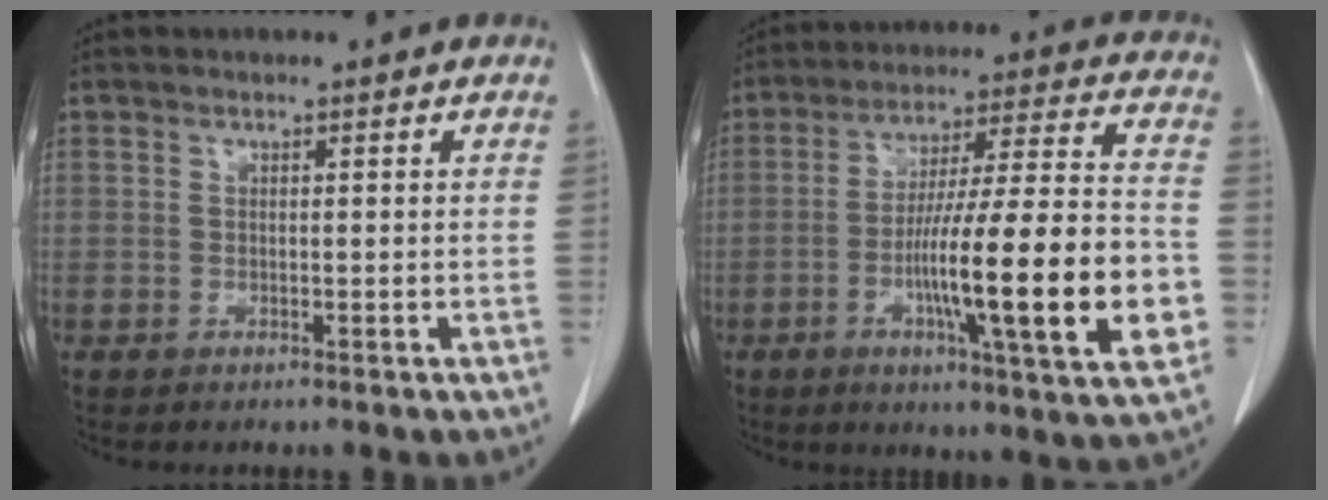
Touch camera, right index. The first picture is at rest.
{"total": 22.1, "force": [-5.4, 1.1, 21.4], "torque": [-0.316, -0.007, -0.084]}